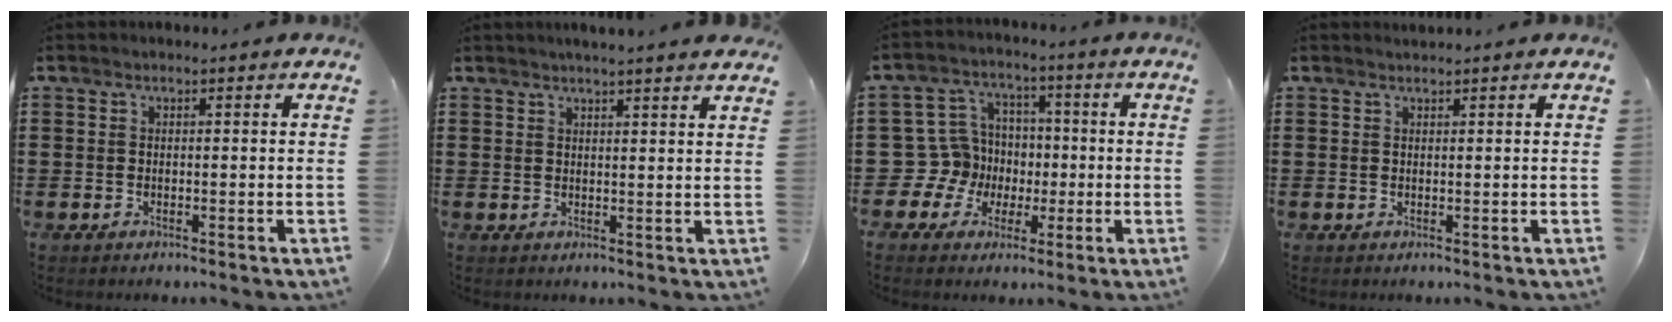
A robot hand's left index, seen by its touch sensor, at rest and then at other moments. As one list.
[{"total": 2.3, "force": [2.1, -0.4, 0.7], "torque": [-0.018, -0.003, 0.040]}, {"total": 9.4, "force": [-0.9, 9.1, 2.2], "torque": [-0.102, 0.005, -0.014]}, {"total": 0.6, "force": [0.5, -0.1, 0.1], "torque": [-0.004, -0.001, 0.011]}]